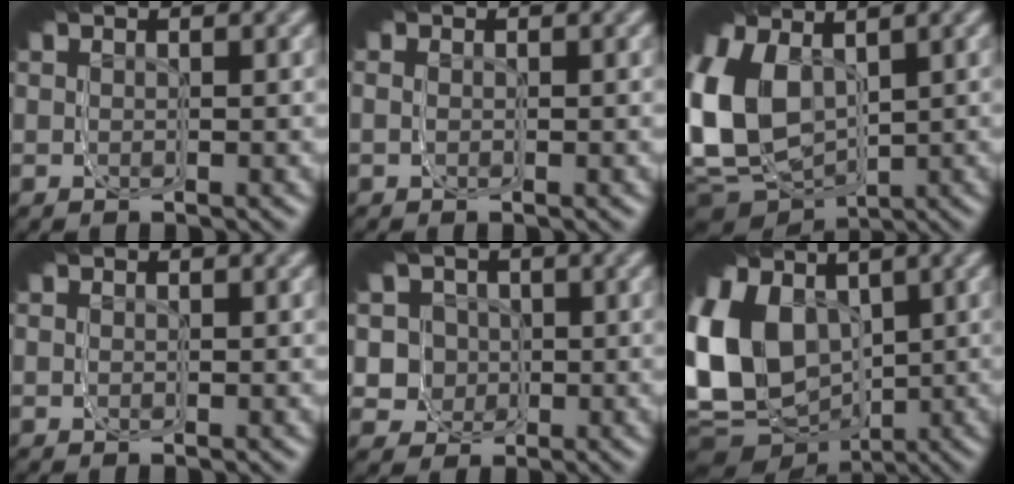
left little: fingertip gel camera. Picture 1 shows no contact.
{"total": 0.0}
{"total": 10.4, "force": [-1.7, 7.1, 7.3], "torque": [-0.127, -0.009, -0.028]}
{"total": 0.0}
{"total": 9.8, "force": [-0.4, 9.0, 3.8], "torque": [-0.085, -0.022, -0.015]}
{"total": 12.6, "force": [-1.7, 8.9, 8.8], "torque": [-0.152, -0.018, -0.031]}